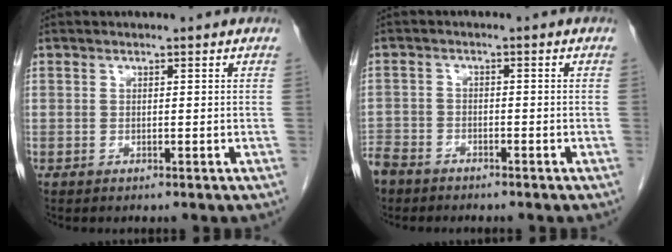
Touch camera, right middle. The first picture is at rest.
{"total": 6.3, "force": [-5.1, 3.3, 1.5], "torque": [-0.036, -0.002, -0.095]}